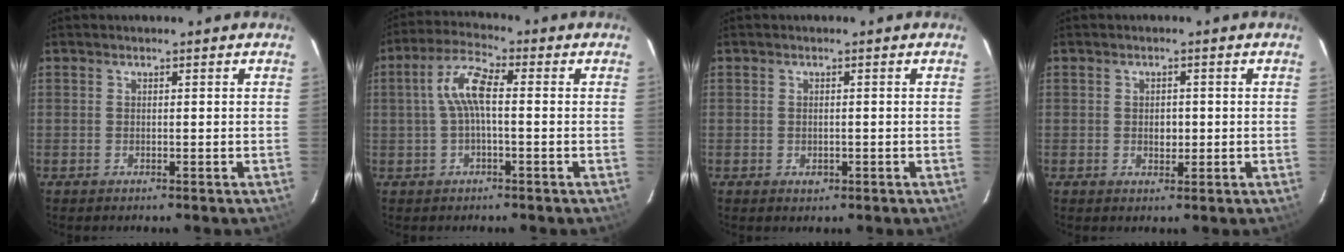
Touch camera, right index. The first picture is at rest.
{"total": 6.6, "force": [0.0, 1.9, 6.4], "torque": [-0.136, 0.019, 0.000]}
{"total": 1.6, "force": [-0.5, 1.2, 1.0], "torque": [-0.015, 0.000, -0.007]}
{"total": 2.1, "force": [-0.2, 1.6, 1.4], "torque": [-0.022, 0.001, -0.002]}